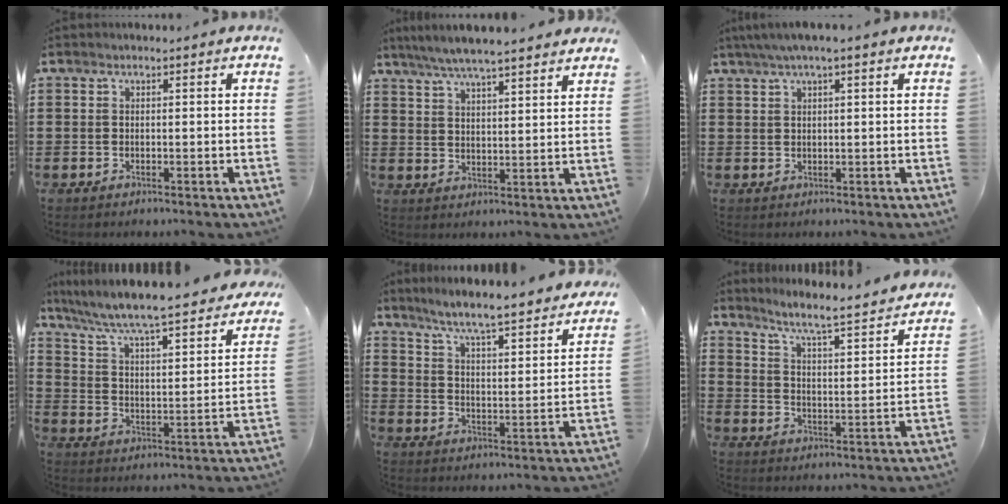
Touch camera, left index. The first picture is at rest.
{"total": 5.5, "force": [5.0, 0.1, 2.1], "torque": [-0.058, -0.017, 0.089]}
{"total": 2.5, "force": [1.3, 0.1, 2.1], "torque": [-0.040, 0.003, 0.024]}
{"total": 6.0, "force": [5.4, -0.2, 2.7], "torque": [-0.080, -0.050, 0.082]}
{"total": 6.2, "force": [5.7, -0.8, 2.3], "torque": [-0.071, -0.047, 0.092]}
{"total": 5.3, "force": [4.7, -0.4, 2.4], "torque": [-0.062, -0.048, 0.066]}